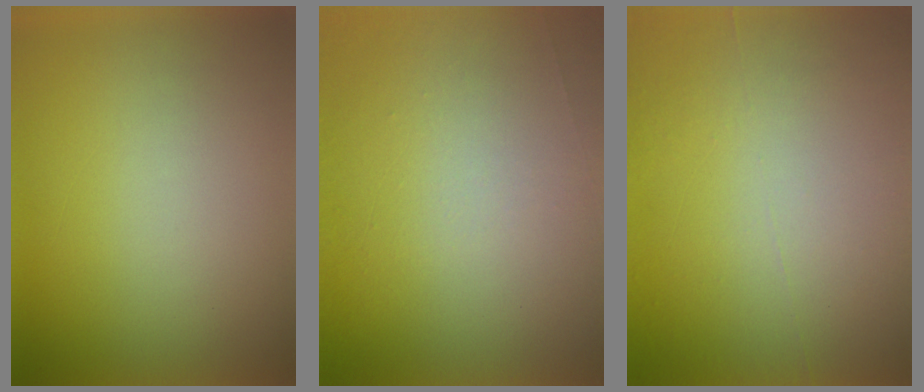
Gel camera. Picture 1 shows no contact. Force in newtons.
{"total": 7.0}
{"total": 7.3}